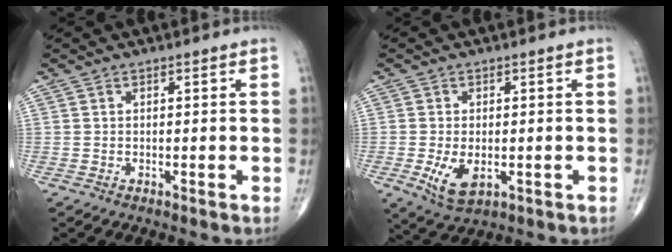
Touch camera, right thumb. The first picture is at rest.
{"total": 6.1, "force": [-1.4, 3.4, 4.9], "torque": [-0.090, -0.011, -0.016]}